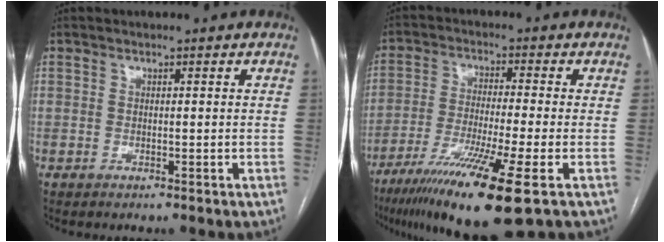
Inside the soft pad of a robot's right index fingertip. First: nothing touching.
{"total": 15.0, "force": [-8.5, -0.4, 12.4], "torque": [-0.226, -0.042, -0.149]}